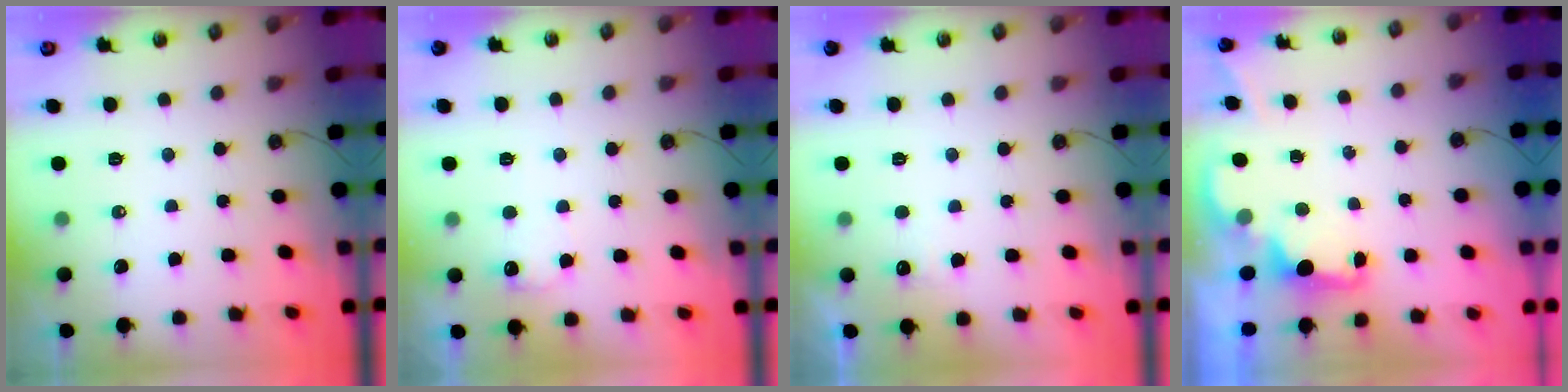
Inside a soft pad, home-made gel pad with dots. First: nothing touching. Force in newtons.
{"total": 6.6, "press": 6.6, "slide": 0.5}
{"total": 4.8, "press": 4.7, "slide": 1.1}
{"total": 1.5, "press": 1.4, "slide": 0.7}